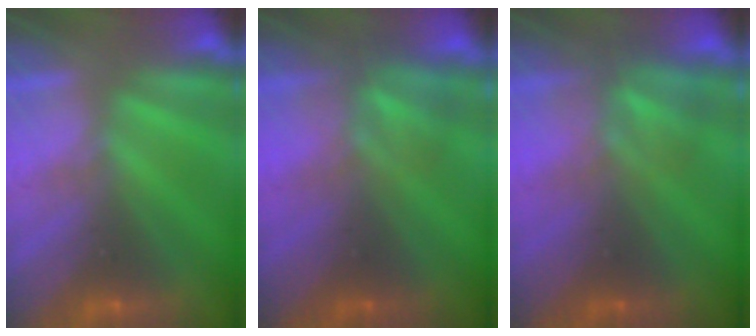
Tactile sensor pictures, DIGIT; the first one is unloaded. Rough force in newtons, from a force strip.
{"total": 2.9}
{"total": 2.9}